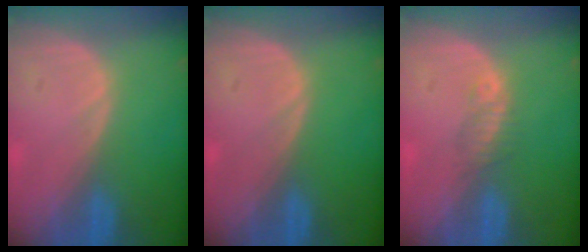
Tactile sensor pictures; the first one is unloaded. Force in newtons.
{"total": 0.0}
{"total": 1.8, "press": 1.6, "slide": 0.8}